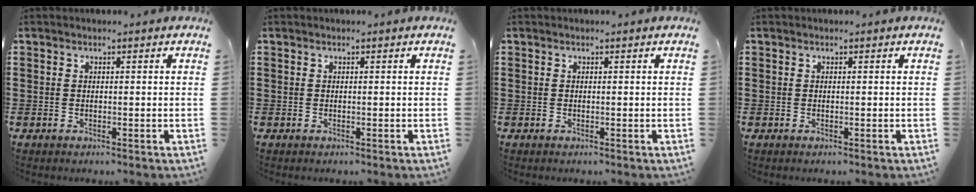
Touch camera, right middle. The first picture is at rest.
{"total": 0.0}
{"total": 0.0}
{"total": 0.0}